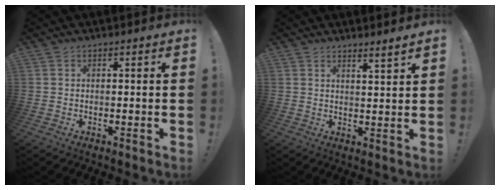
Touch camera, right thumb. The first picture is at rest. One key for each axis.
{"total": 3.5, "fx": 3.0, "fy": -0.5, "fz": 1.7, "tx": -0.014, "ty": -0.028, "tz": 0.048}